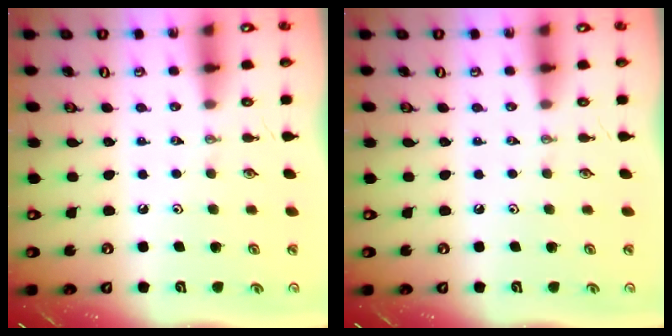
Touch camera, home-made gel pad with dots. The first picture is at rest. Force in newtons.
{"total": 0.0}